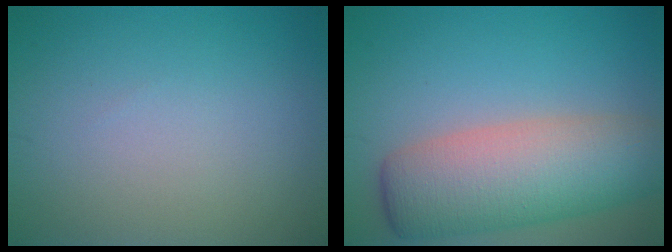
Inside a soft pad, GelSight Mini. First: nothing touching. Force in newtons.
{"total": 9.0, "press": 9.0, "slide": 0.4}